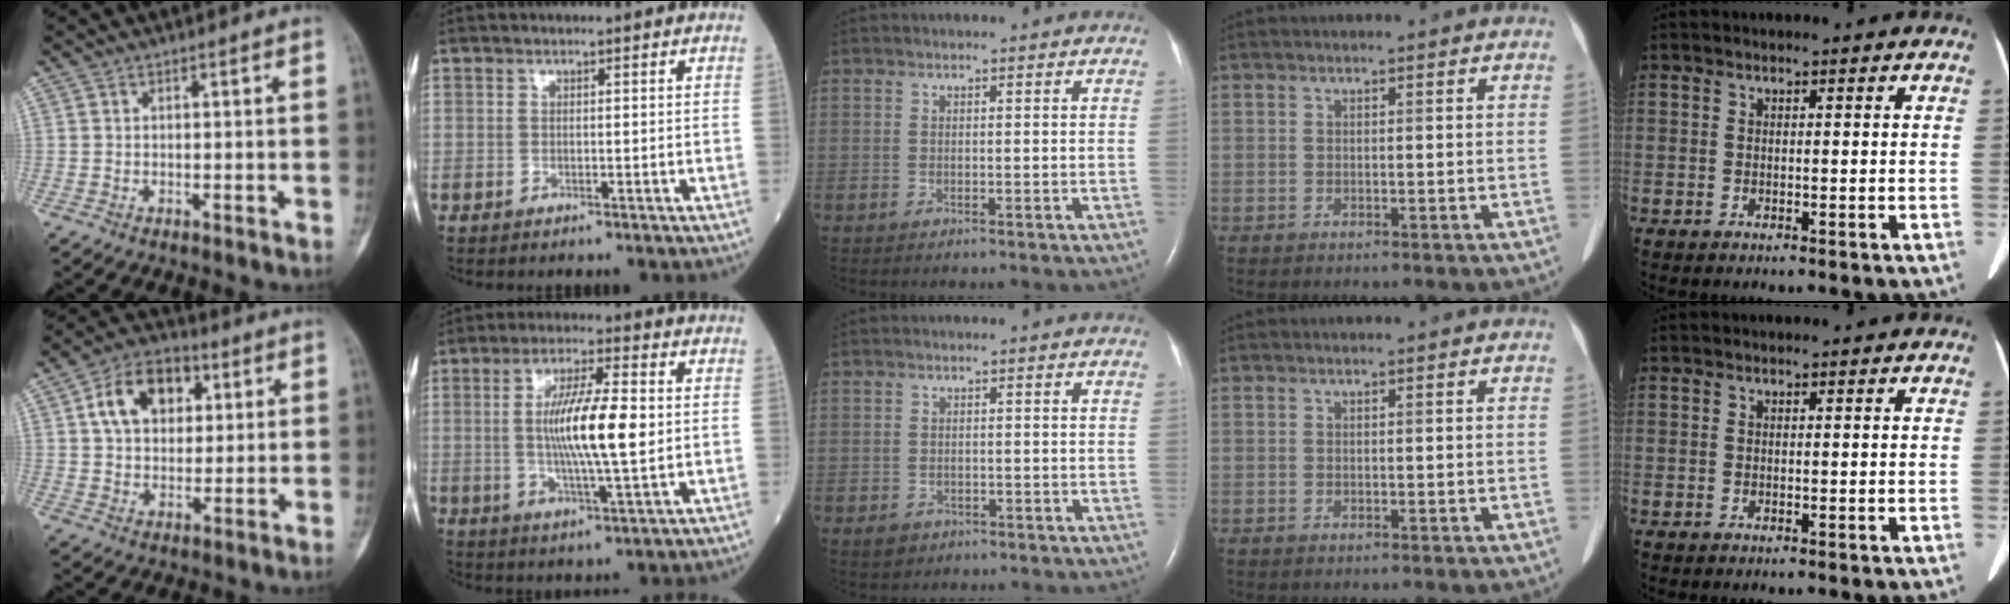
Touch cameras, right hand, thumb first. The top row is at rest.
{"thumb": {"total": 12.3, "force": [3.8, 8.5, 8.0], "torque": [-0.106, 0.005, 0.058]}, "index": {"total": 11.4, "force": [0.5, 1.3, 11.4], "torque": [-0.209, 0.000, 0.008]}, "middle": {"total": 2.1, "force": [-1.2, 1.6, 0.5], "torque": [-0.008, 0.004, -0.012]}}